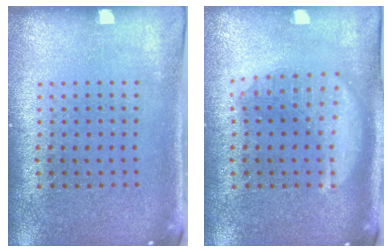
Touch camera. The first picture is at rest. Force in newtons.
{"total": 2.8, "press": 2.7, "slide": 0.4}